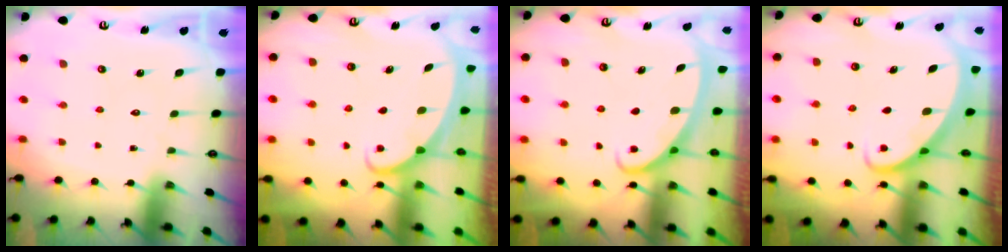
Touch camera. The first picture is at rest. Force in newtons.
{"total": 1.7, "press": 1.7, "slide": 0.1}
{"total": 2.8, "press": 2.8, "slide": 0.4}
{"total": 2.3, "press": 2.3, "slide": 0.3}